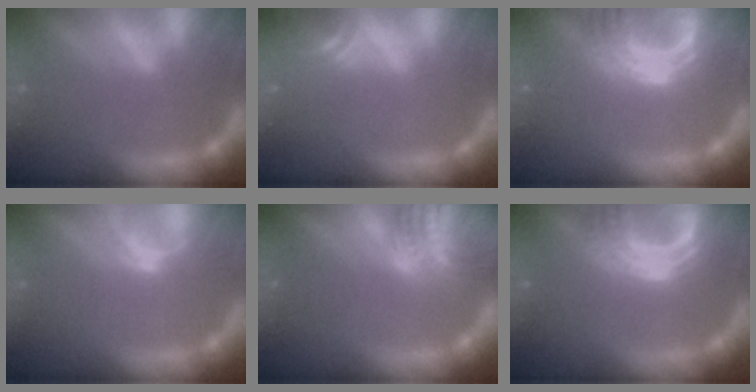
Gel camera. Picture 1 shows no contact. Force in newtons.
{"total": 3.0}
{"total": 8.1}
{"total": 1.0}
{"total": 9.1}
{"total": 8.5}